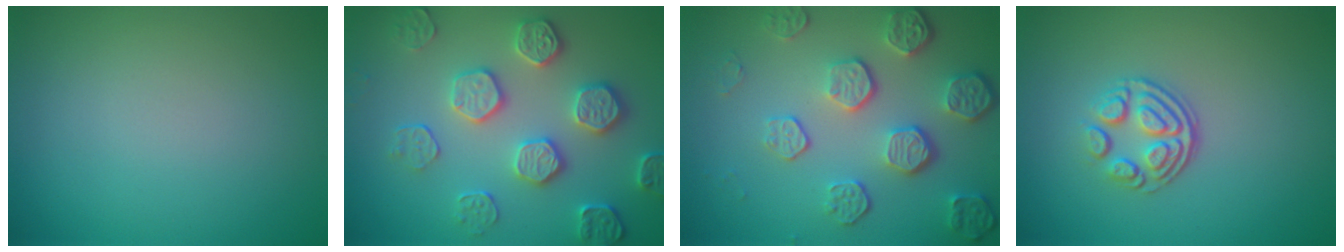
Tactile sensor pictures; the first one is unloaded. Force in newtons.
{"total": 4.6, "press": 4.2, "slide": 1.7}
{"total": 5.7, "press": 4.2, "slide": 3.8}
{"total": 3.6, "press": 2.4, "slide": 2.6}